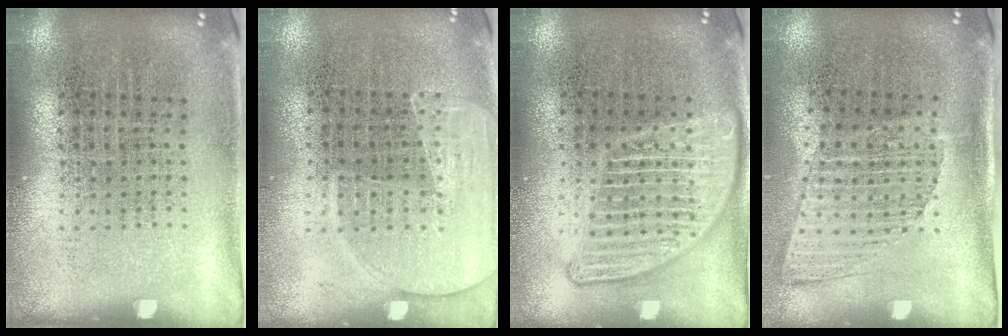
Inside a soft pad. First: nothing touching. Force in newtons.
{"total": 1.6, "press": 1.4, "slide": 0.8}
{"total": 3.0, "press": 3.0, "slide": 0.3}
{"total": 1.4, "press": 1.1, "slide": 0.9}